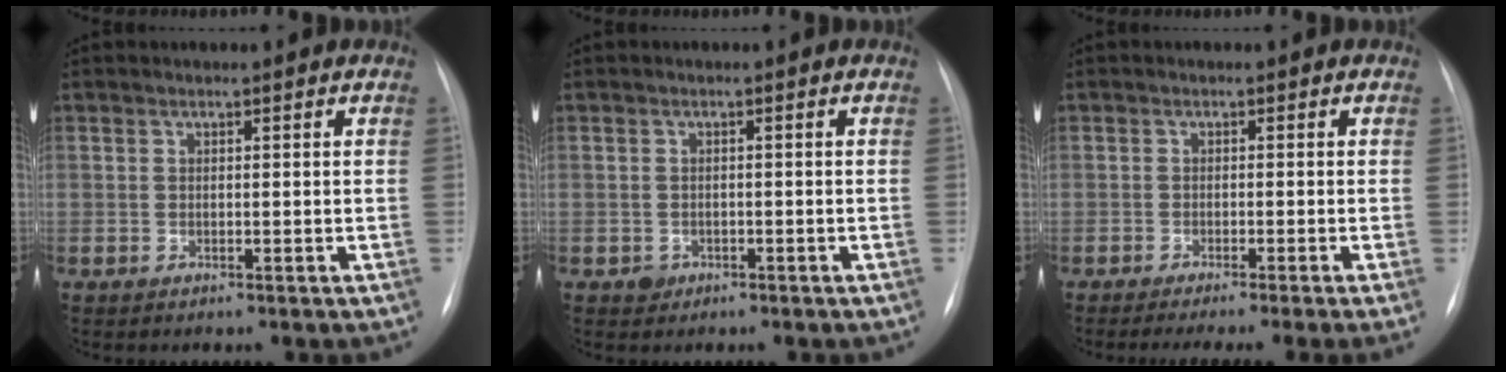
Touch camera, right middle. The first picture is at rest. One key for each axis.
{"total": 1.5, "fx": -0.8, "fy": 1.2, "fz": 0.1, "tx": 0.002, "ty": 0.005, "tz": -0.012}
{"total": 8.0, "fx": -6.5, "fy": -1.4, "fz": 4.5, "tx": -0.039, "ty": -0.018, "tz": -0.093}